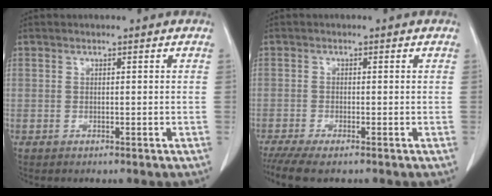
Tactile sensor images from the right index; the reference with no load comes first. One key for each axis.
{"total": 5.5, "fx": -4.3, "fy": 0.8, "fz": 3.4, "tx": -0.055, "ty": -0.013, "tz": -0.071}